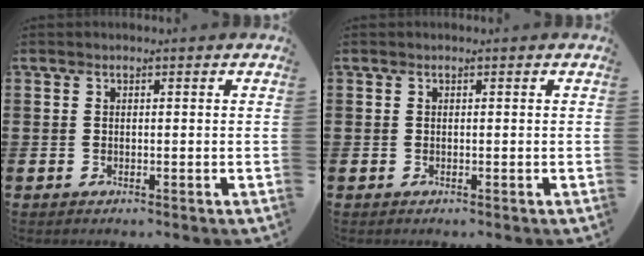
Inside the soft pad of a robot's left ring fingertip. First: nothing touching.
{"total": 0.0}